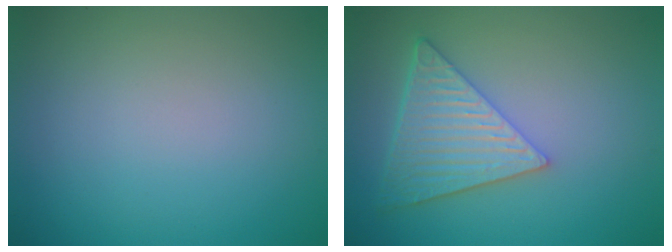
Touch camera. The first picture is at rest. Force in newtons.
{"total": 5.9, "press": 4.4, "slide": 3.9}